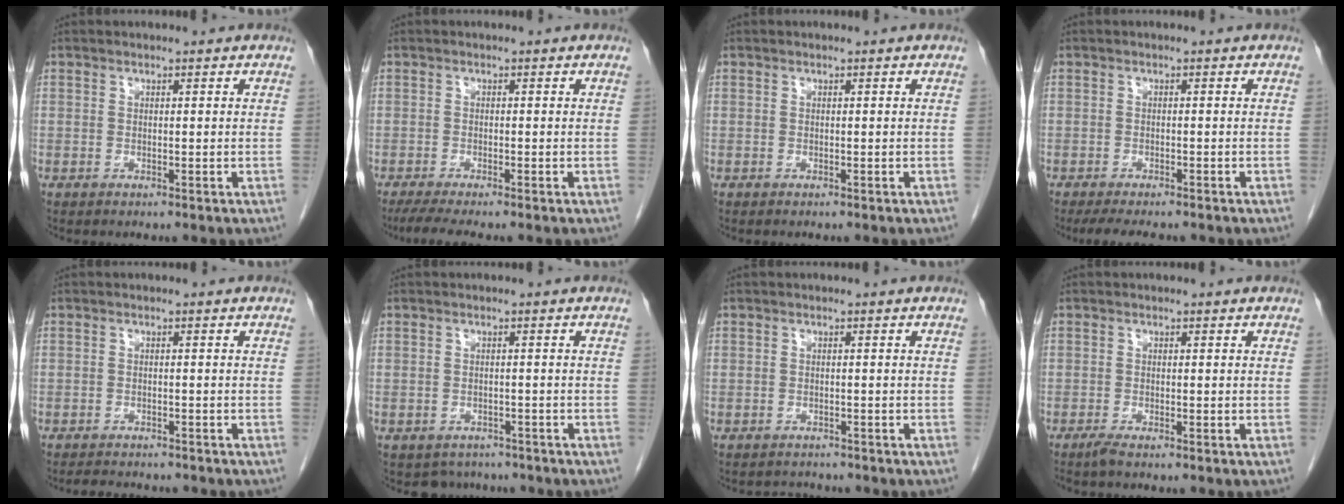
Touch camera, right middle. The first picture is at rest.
{"total": 4.8, "force": [-3.8, -0.3, 2.8], "torque": [-0.044, -0.012, -0.065]}
{"total": 1.2, "force": [-1.0, -0.1, 0.6], "torque": [-0.005, 0.003, -0.009]}
{"total": 7.2, "force": [-6.1, 1.5, 3.5], "torque": [-0.047, -0.009, -0.088]}
{"total": 5.7, "force": [-5.3, 1.1, 1.9], "torque": [-0.027, -0.005, -0.073]}
{"total": 4.3, "force": [-3.7, 2.2, 0.2], "torque": [0.000, 0.006, -0.046]}
{"total": 1.8, "force": [-1.6, 0.5, -0.5], "torque": [0.005, -0.004, -0.026]}
{"total": 1.1, "force": [-0.9, -0.1, 0.6], "torque": [-0.018, -0.003, -0.020]}